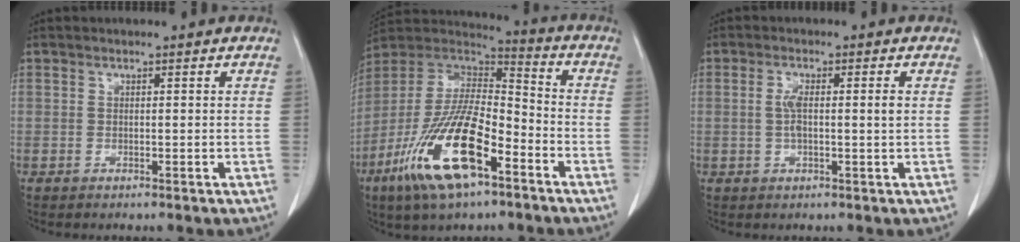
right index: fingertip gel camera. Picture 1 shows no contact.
{"total": 18.5, "force": [-8.9, 5.5, 15.2], "torque": [-0.311, -0.015, -0.160]}
{"total": 3.6, "force": [0.2, 0.6, 3.6], "torque": [-0.072, 0.004, 0.004]}